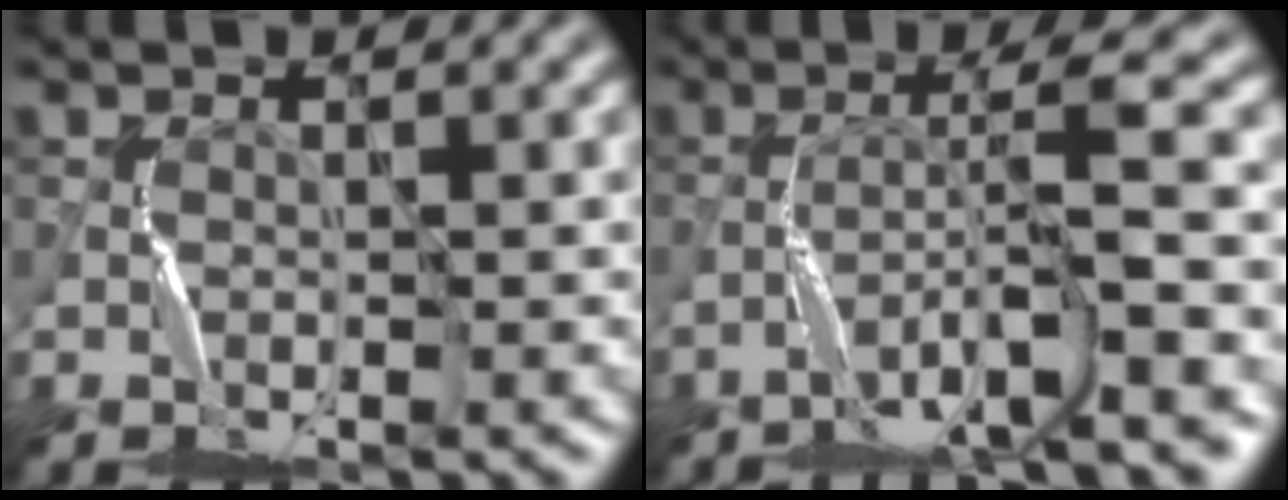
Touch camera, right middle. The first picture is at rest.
{"total": 7.0, "force": [-3.8, 0.1, 5.8], "torque": [-0.098, 0.019, -0.068]}